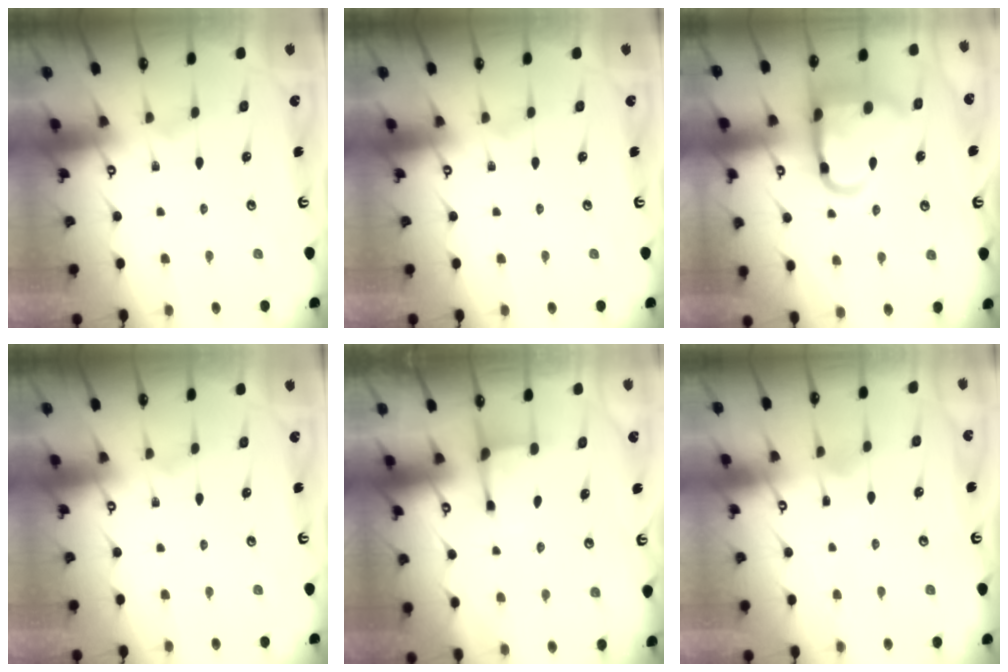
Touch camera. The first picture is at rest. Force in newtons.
{"total": 0.0}
{"total": 17.3, "press": 17.2, "slide": 1.8}
{"total": 0.0}
{"total": 2.2, "press": 2.1, "slide": 0.7}
{"total": 3.2, "press": 3.2, "slide": 0.4}